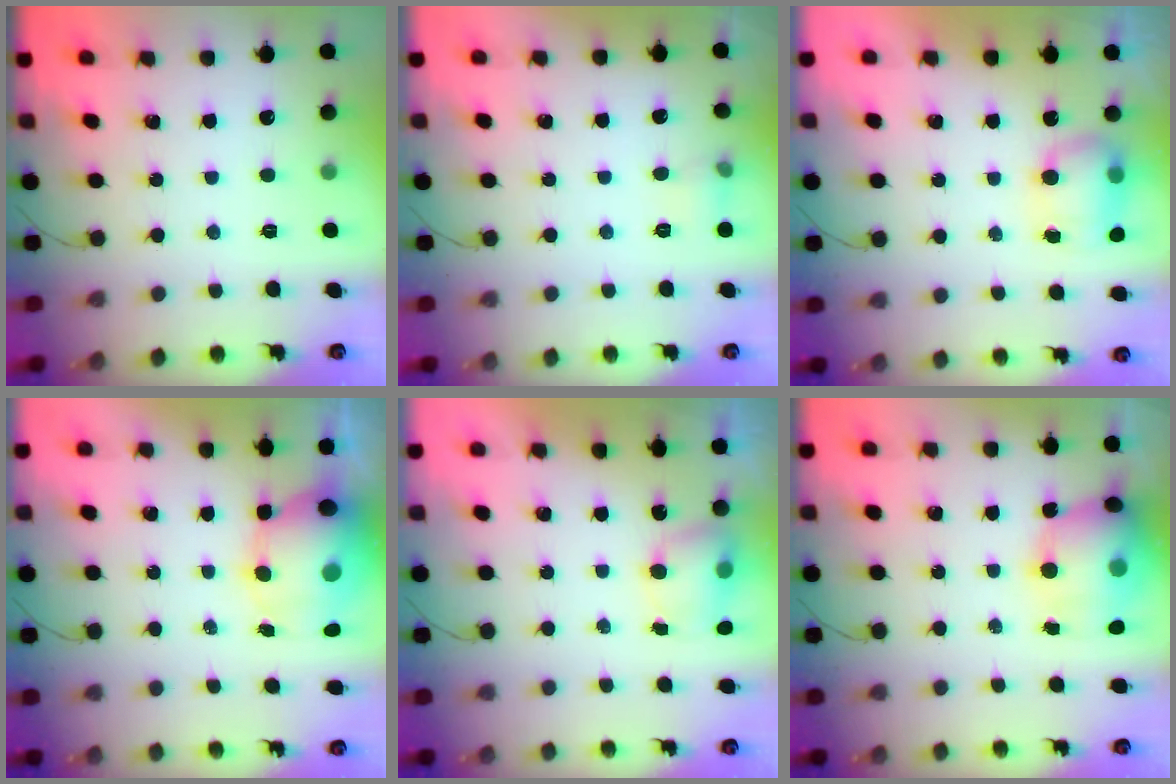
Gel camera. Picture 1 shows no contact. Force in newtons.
{"total": 5.5, "press": 5.2, "slide": 1.9}
{"total": 8.0, "press": 7.8, "slide": 1.8}
{"total": 11.5, "press": 11.1, "slide": 3.0}
{"total": 5.7, "press": 5.7, "slide": 0.3}
{"total": 14.5, "press": 14.1, "slide": 3.3}